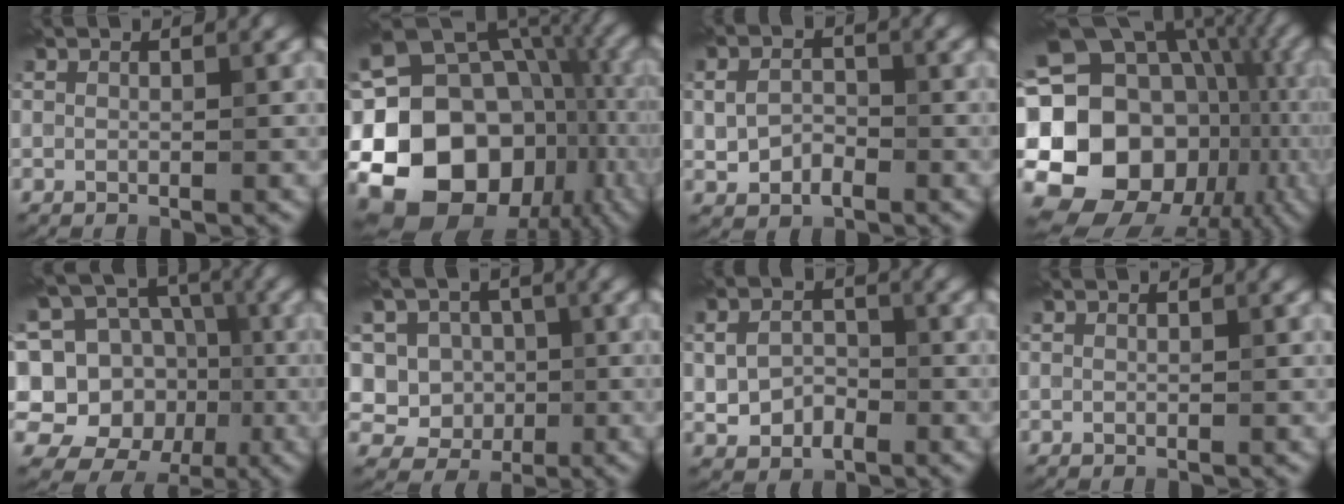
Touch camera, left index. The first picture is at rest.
{"total": 18.6, "force": [-4.7, 15.0, 9.9], "torque": [-0.156, -0.009, -0.076]}
{"total": 2.9, "force": [-0.8, 2.1, 1.9], "torque": [-0.041, -0.002, -0.016]}
{"total": 20.2, "force": [-2.4, 17.0, 10.5], "torque": [-0.168, 0.005, -0.058]}
{"total": 14.1, "force": [-1.0, 12.4, 6.6], "torque": [-0.148, 0.023, -0.004]}
{"total": 7.9, "force": [0.6, 7.3, 3.0], "torque": [-0.053, 0.035, -0.026]}
{"total": 3.5, "force": [-0.8, 2.6, 2.1], "torque": [-0.043, -0.003, -0.016]}
{"total": 0.0}